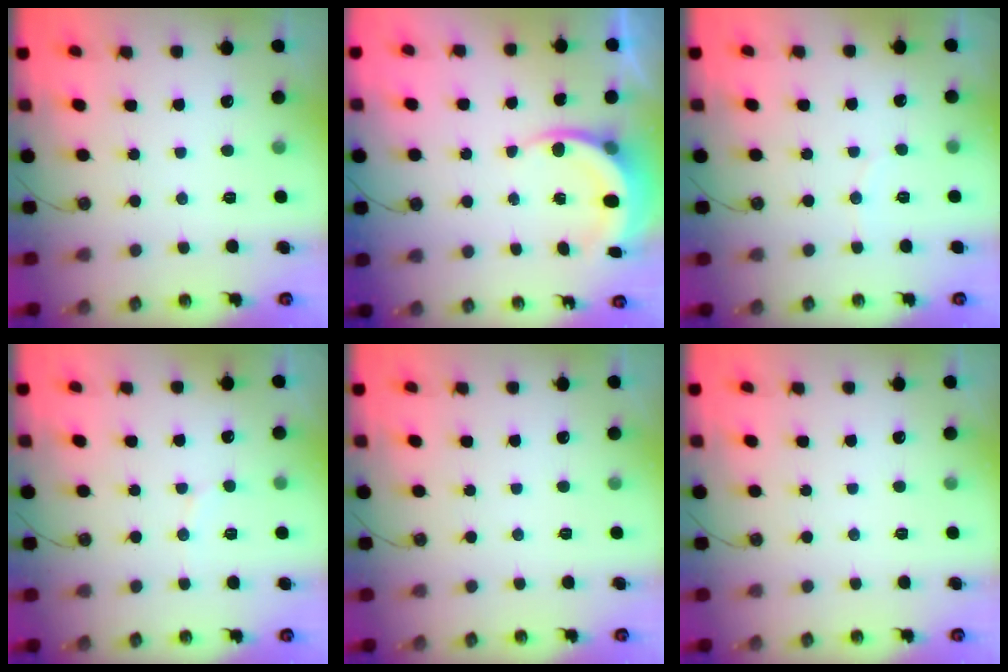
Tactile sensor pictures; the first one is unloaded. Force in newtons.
{"total": 5.7, "press": 5.5, "slide": 1.4}
{"total": 2.3, "press": 2.3, "slide": 0.2}
{"total": 6.0, "press": 6.0, "slide": 0.4}
{"total": 0.0}
{"total": 0.0}